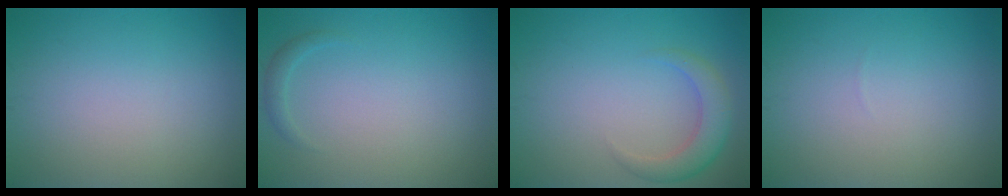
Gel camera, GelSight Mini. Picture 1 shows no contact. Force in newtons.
{"total": 0.9, "press": 0.9, "slide": 0.1}
{"total": 3.0, "press": 3.0, "slide": 0.3}
{"total": 0.0}